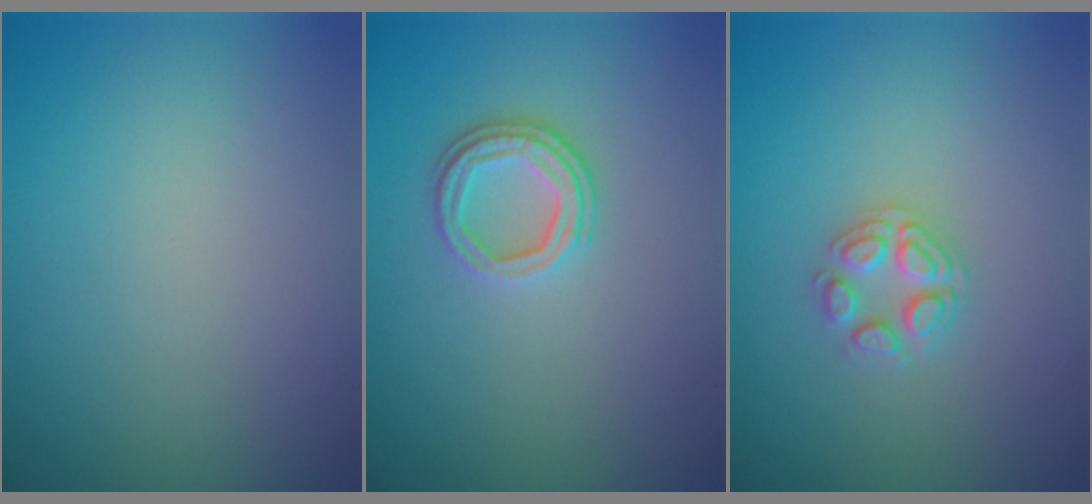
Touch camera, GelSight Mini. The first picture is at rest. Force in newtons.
{"total": 2.5, "press": 2.1, "slide": 1.4}
{"total": 2.5, "press": 2.5, "slide": 0.3}